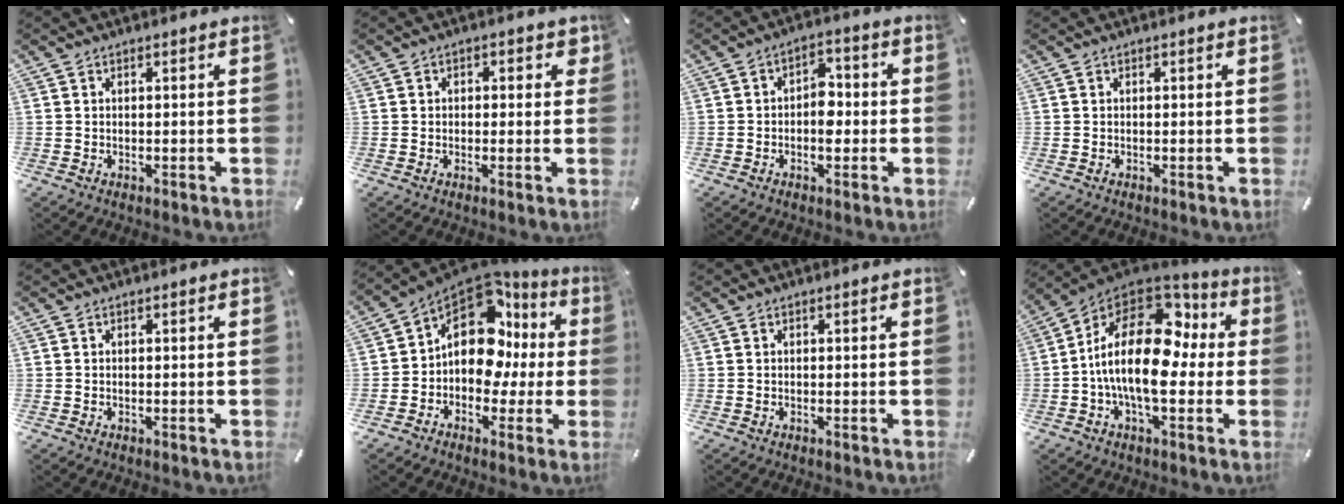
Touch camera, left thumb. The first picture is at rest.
{"total": 2.5, "force": [0.0, 2.1, 1.3], "torque": [-0.002, 0.002, -0.008]}
{"total": 5.5, "force": [-1.2, 3.6, 3.9], "torque": [-0.046, 0.005, -0.027]}
{"total": 0.0}
{"total": 0.0}
{"total": 15.1, "force": [3.5, 10.4, 10.4], "torque": [-0.180, -0.029, 0.055]}
{"total": 0.0}
{"total": 21.3, "force": [0.0, 11.5, 18.0], "torque": [-0.342, -0.002, 0.001]}